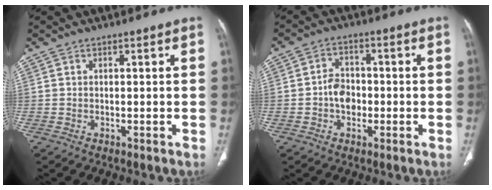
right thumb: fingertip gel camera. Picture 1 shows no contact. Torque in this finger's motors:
{"motor_torque": [0.27, 0.73, 0.49, -0.60, 0.03]}